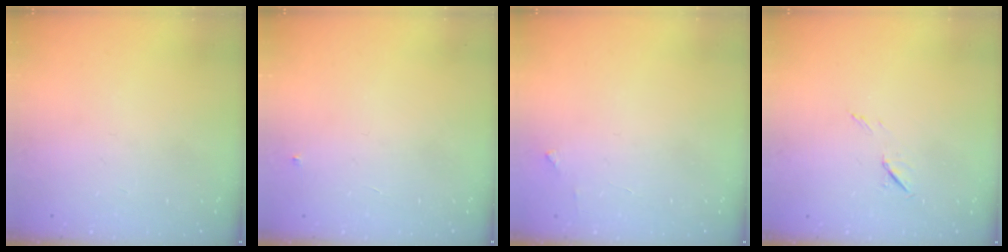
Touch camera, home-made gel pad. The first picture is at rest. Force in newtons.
{"total": 3.0, "press": 2.9, "slide": 0.4}
{"total": 2.6, "press": 2.6, "slide": 0.2}
{"total": 5.5, "press": 5.3, "slide": 1.5}